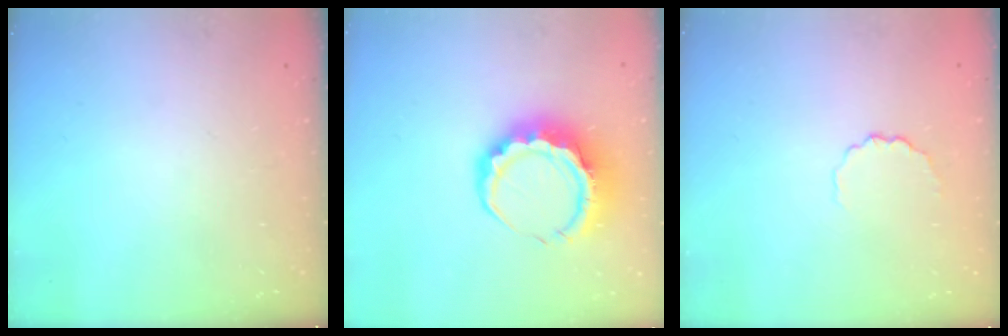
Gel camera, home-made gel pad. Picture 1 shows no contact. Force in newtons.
{"total": 11.0, "press": 10.8, "slide": 2.1}
{"total": 4.2, "press": 3.9, "slide": 1.4}